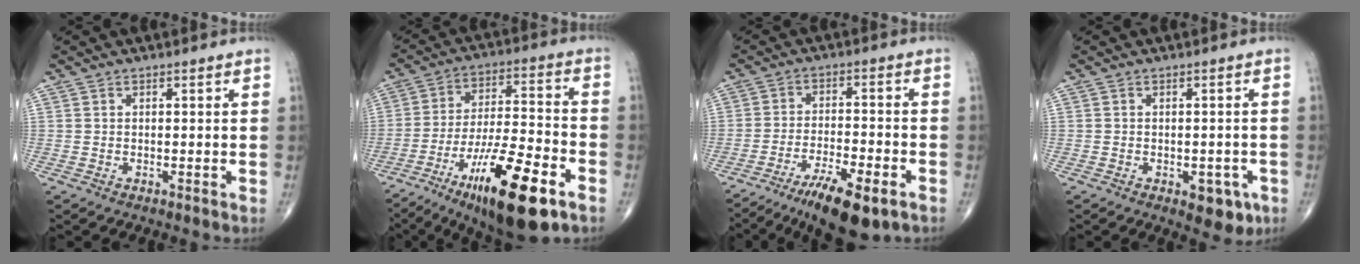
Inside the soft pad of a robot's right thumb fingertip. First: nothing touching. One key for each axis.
{"total": 20.7, "fx": -10.6, "fy": 5.6, "fz": 16.8, "tx": -0.281, "ty": 0.044, "tz": -0.173}
{"total": 11.7, "fx": -7.3, "fy": 3.2, "fz": 8.6, "tx": -0.140, "ty": 0.027, "tz": -0.115}
{"total": 5.3, "fx": -2.4, "fy": 3.0, "fz": 3.7, "tx": -0.018, "ty": 0.007, "tz": -0.025}